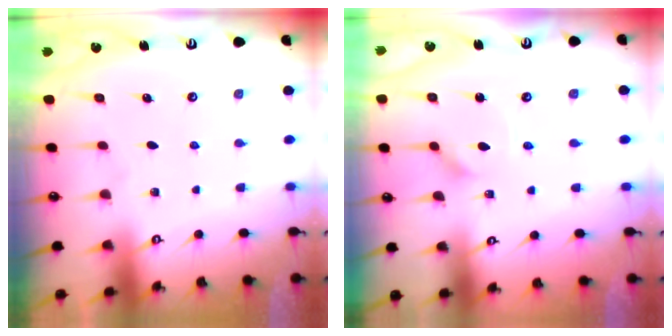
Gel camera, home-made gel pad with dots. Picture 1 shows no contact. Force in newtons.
{"total": 2.0, "press": 2.0, "slide": 0.3}